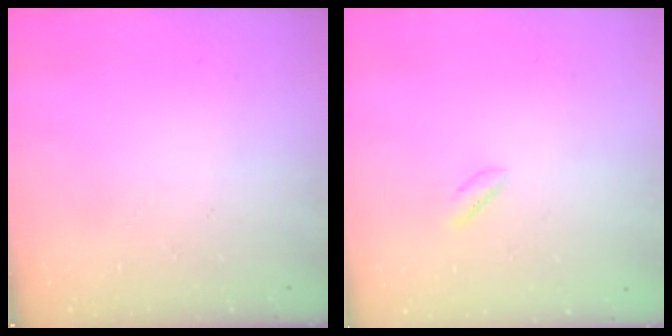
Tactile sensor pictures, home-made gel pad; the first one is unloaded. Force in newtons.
{"total": 1.6, "press": 1.2, "slide": 1.0}